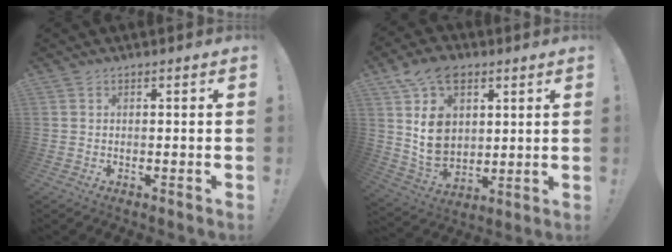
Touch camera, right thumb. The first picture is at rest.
{"total": 16.5, "force": [6.0, 12.1, 9.4], "torque": [-0.175, -0.027, 0.113]}